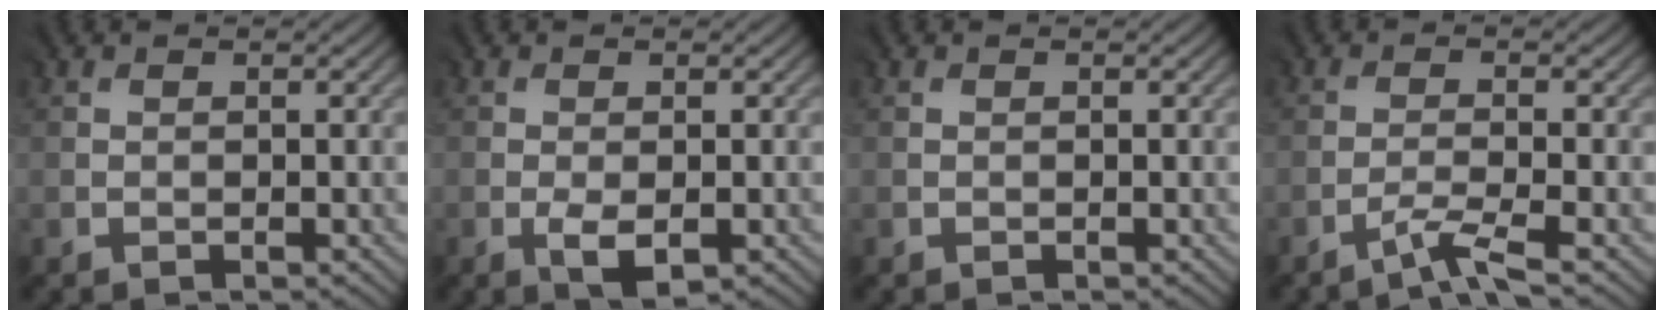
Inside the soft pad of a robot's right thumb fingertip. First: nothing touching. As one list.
[{"total": 2.6, "force": [-1.1, 1.1, 2.0], "torque": [-0.048, -0.006, -0.017]}, {"total": 0.0}, {"total": 2.8, "force": [-2.3, -0.5, 1.4], "torque": [-0.030, -0.001, -0.057]}]